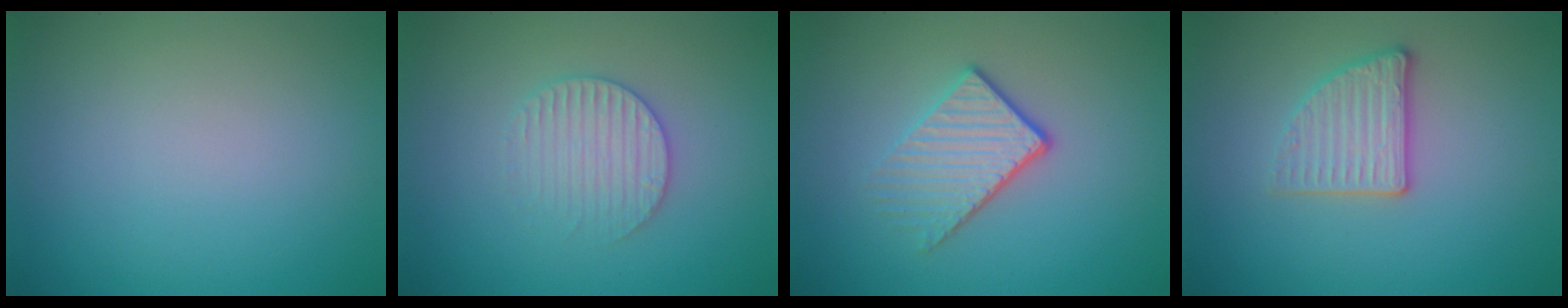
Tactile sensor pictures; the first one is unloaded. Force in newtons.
{"total": 2.8, "press": 2.7, "slide": 0.6}
{"total": 3.5, "press": 2.6, "slide": 2.3}
{"total": 2.8, "press": 2.7, "slide": 0.9}